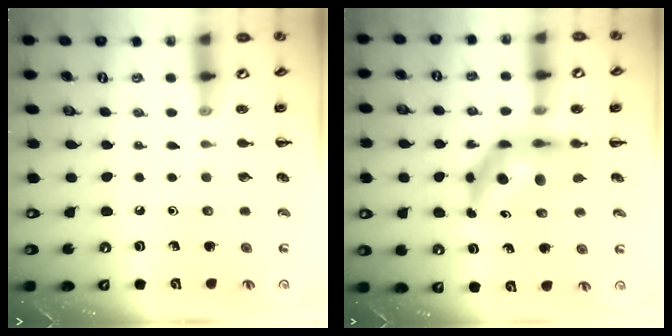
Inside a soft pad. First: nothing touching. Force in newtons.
{"total": 9.9, "press": 9.3, "slide": 3.5}